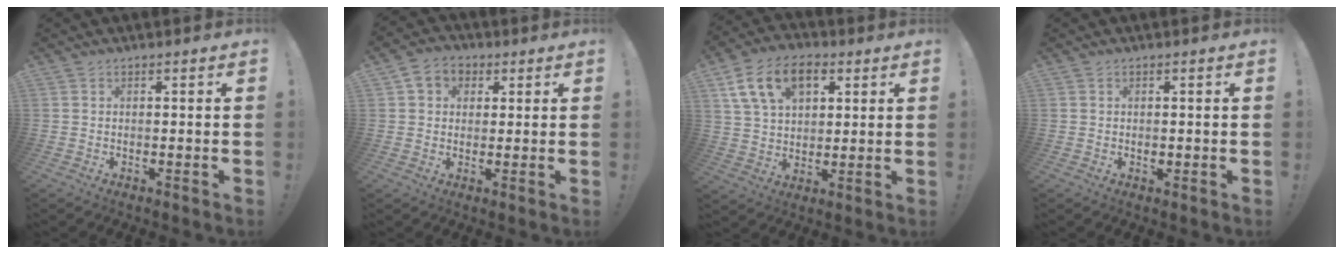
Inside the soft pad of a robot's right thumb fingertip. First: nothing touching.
{"total": 6.3, "force": [2.1, 5.4, 2.4], "torque": [-0.042, 0.004, 0.042]}
{"total": 15.2, "force": [6.5, 9.9, 9.5], "torque": [-0.146, -0.015, 0.123]}
{"total": 0.6, "force": [-0.1, 0.5, 0.3], "torque": [0.003, -0.002, -0.004]}